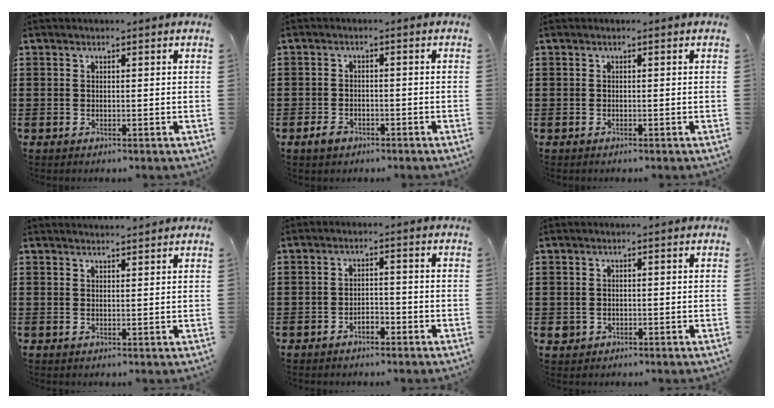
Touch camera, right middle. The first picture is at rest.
{"total": 2.0, "force": [-1.4, 1.1, 1.0], "torque": [-0.020, 0.001, -0.027]}
{"total": 0.0}
{"total": 1.4, "force": [1.4, 0.0, 0.1], "torque": [-0.005, 0.001, 0.026]}
{"total": 2.3, "force": [-1.9, 0.9, 1.0], "torque": [-0.022, 0.005, -0.040]}
{"total": 0.9, "force": [-0.2, 0.9, 0.2], "torque": [-0.007, 0.006, -0.007]}